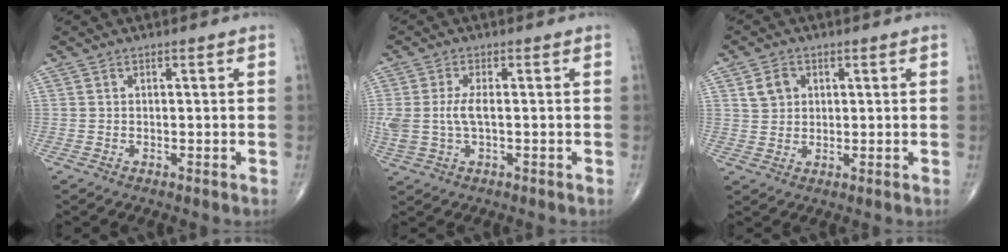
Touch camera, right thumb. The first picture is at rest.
{"total": 5.4, "force": [0.1, 2.4, 4.8], "torque": [-0.126, 0.005, 0.005]}
{"total": 4.1, "force": [1.5, 3.4, 1.9], "torque": [-0.017, -0.003, 0.028]}